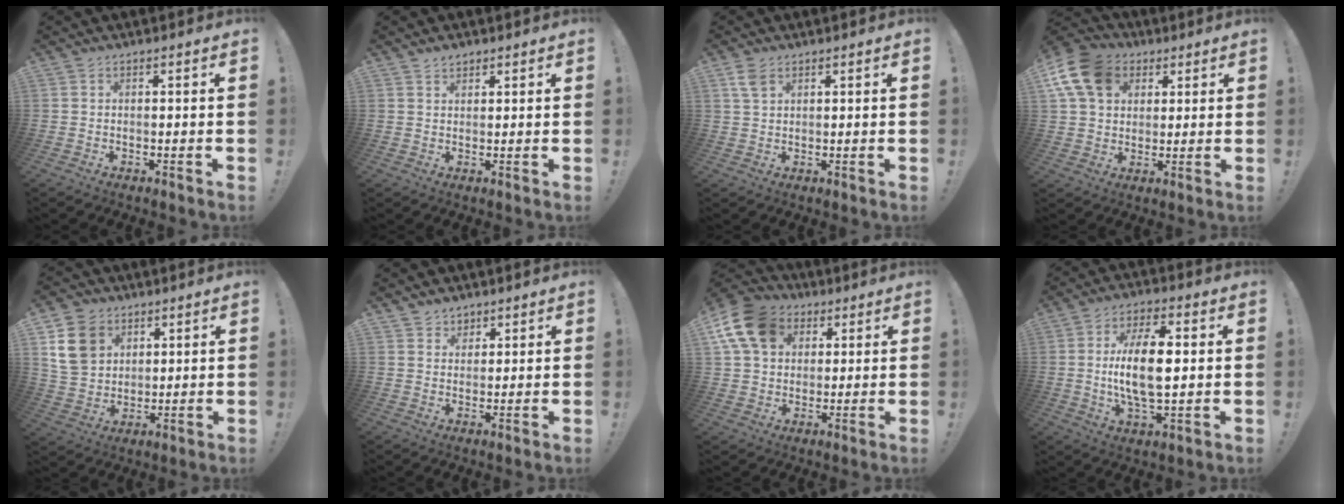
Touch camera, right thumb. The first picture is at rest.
{"total": 2.1, "force": [1.7, 1.1, 0.4], "torque": [0.004, -0.011, 0.031]}
{"total": 4.1, "force": [2.2, 2.3, 2.6], "torque": [-0.041, -0.005, 0.042]}
{"total": 14.3, "force": [5.5, 10.9, 7.5], "torque": [-0.136, -0.012, 0.113]}
{"total": 12.3, "force": [5.5, 9.7, 5.3], "torque": [-0.088, -0.019, 0.112]}
{"total": 3.8, "force": [2.8, 2.6, 0.0], "torque": [0.007, -0.021, 0.051]}
{"total": 14.7, "force": [5.8, 11.2, 7.6], "torque": [-0.133, -0.015, 0.116]}
{"total": 14.1, "force": [0.7, 5.5, 12.9], "torque": [-0.243, -0.002, 0.003]}